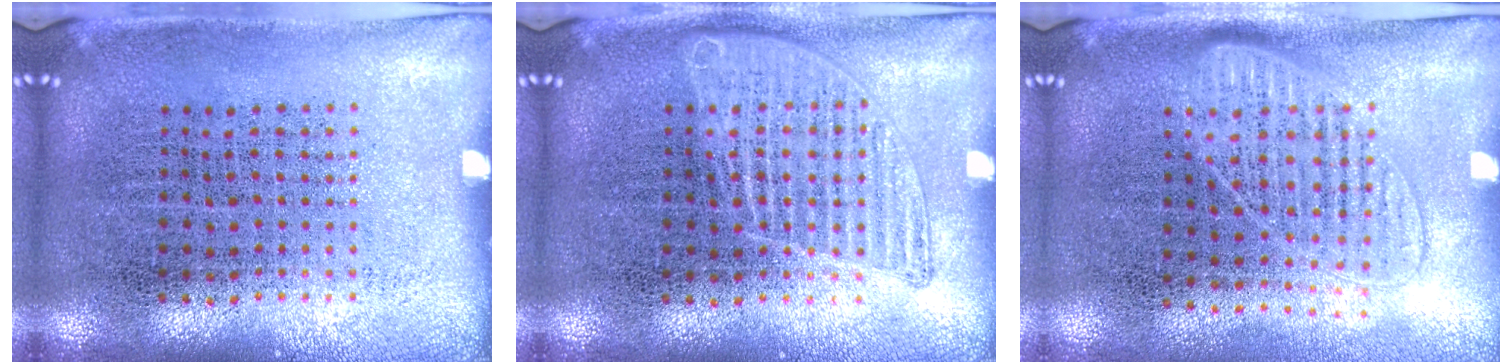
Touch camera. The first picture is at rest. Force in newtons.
{"total": 1.7, "press": 1.7, "slide": 0.3}
{"total": 1.3, "press": 1.2, "slide": 0.6}